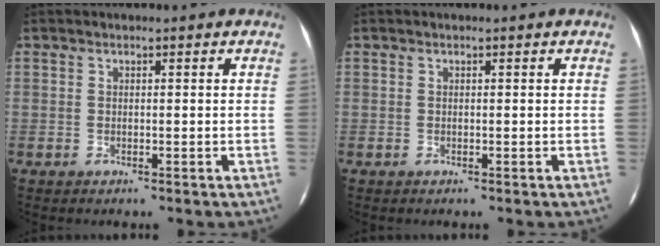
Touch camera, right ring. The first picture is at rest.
{"total": 0.0}